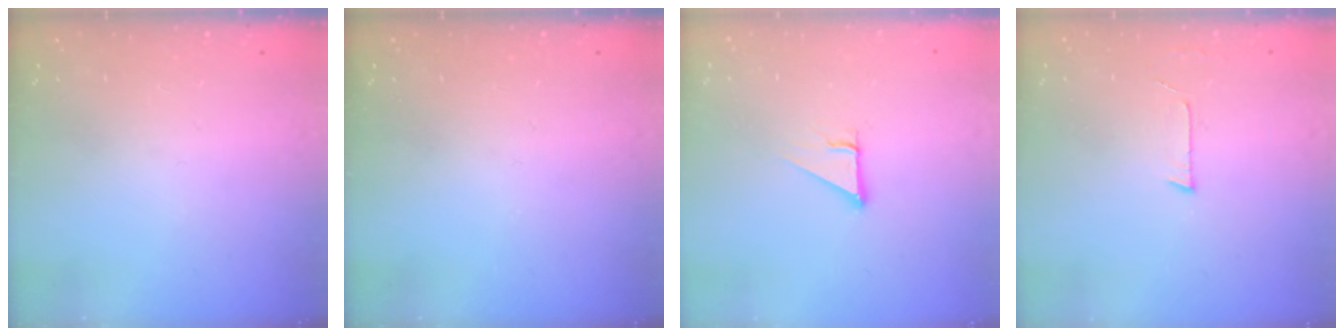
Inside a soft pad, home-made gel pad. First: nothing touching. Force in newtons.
{"total": 0.0}
{"total": 3.7, "press": 3.7, "slide": 0.2}
{"total": 2.7, "press": 2.7, "slide": 0.2}